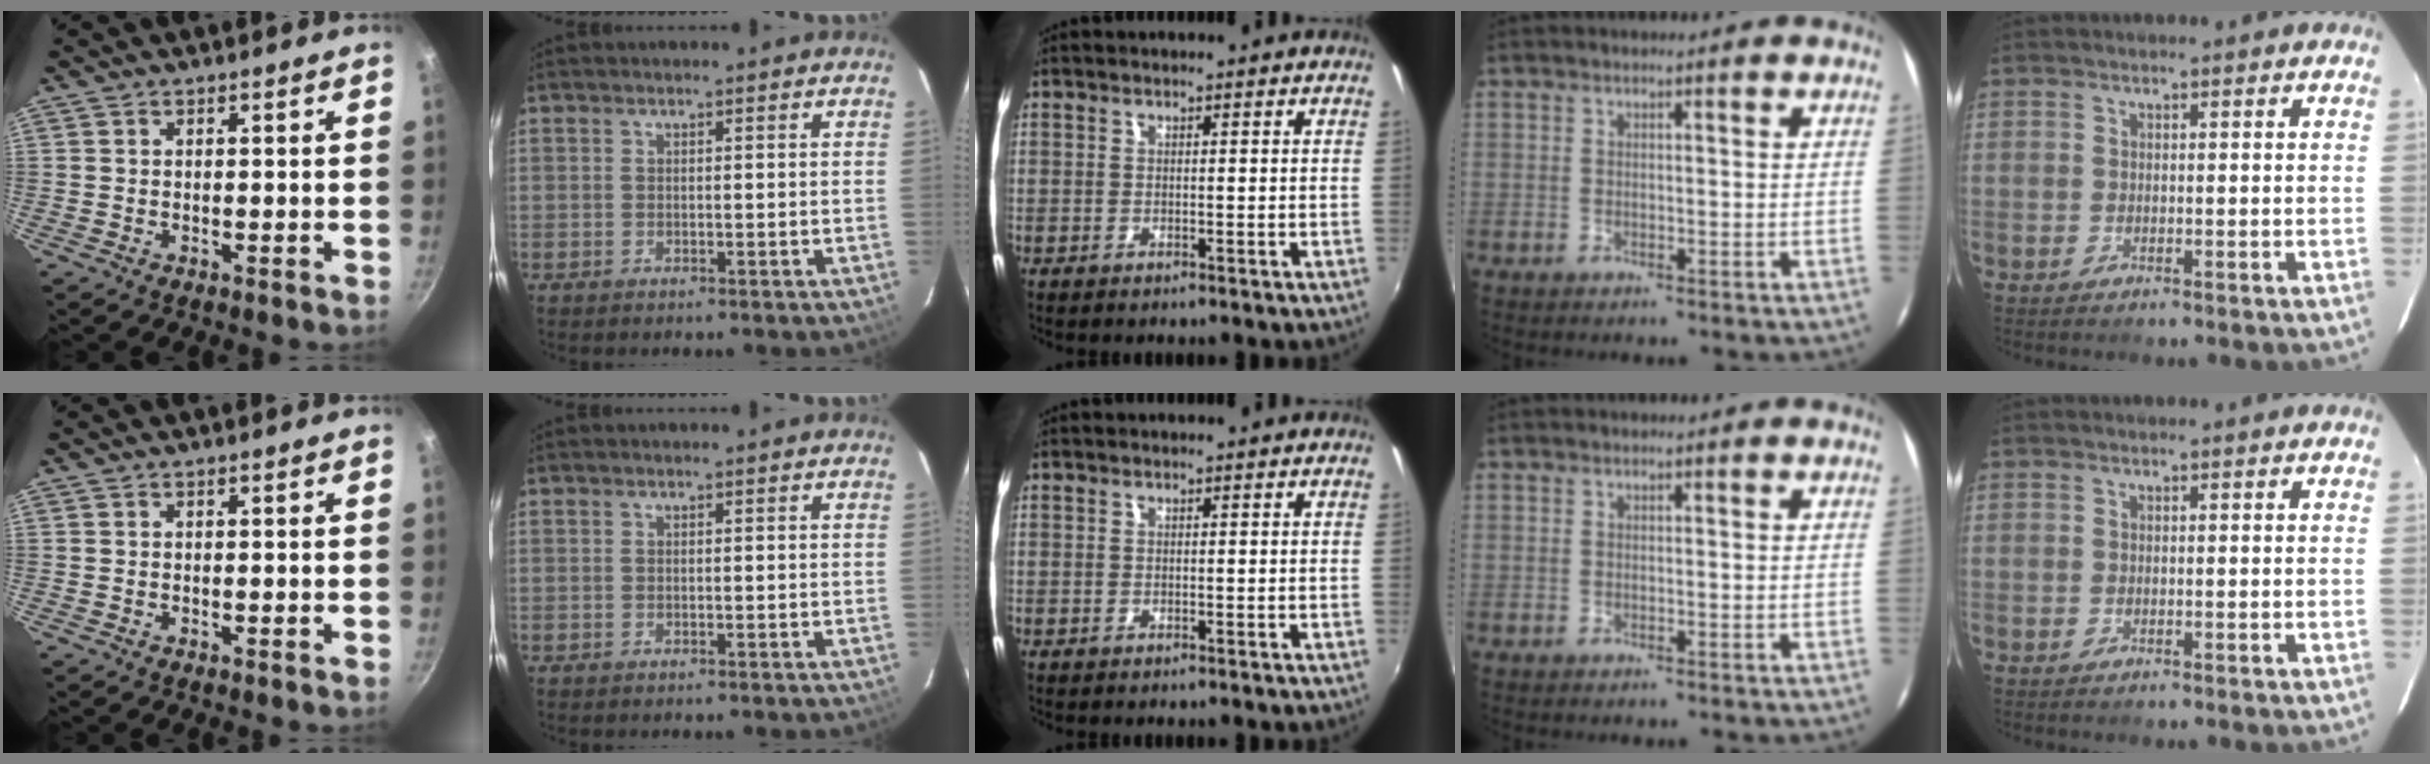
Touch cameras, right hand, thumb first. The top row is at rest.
{}